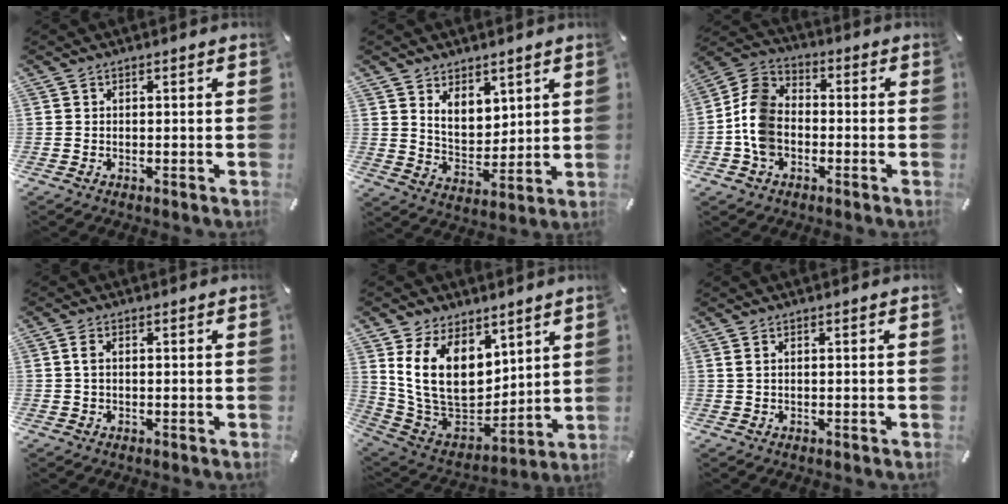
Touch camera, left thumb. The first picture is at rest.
{"total": 7.4, "force": [5.2, 5.0, 1.9], "torque": [-0.032, -0.033, 0.094]}
{"total": 9.9, "force": [-3.2, 7.7, 5.4], "torque": [-0.130, 0.026, -0.063]}
{"total": 1.8, "force": [0.3, 1.0, 1.4], "torque": [-0.031, 0.004, 0.004]}
{"total": 17.3, "force": [6.5, 12.1, 10.5], "torque": [-0.217, -0.052, 0.124]}
{"total": 0.8, "force": [0.3, 0.2, 0.8], "torque": [-0.016, 0.000, 0.005]}